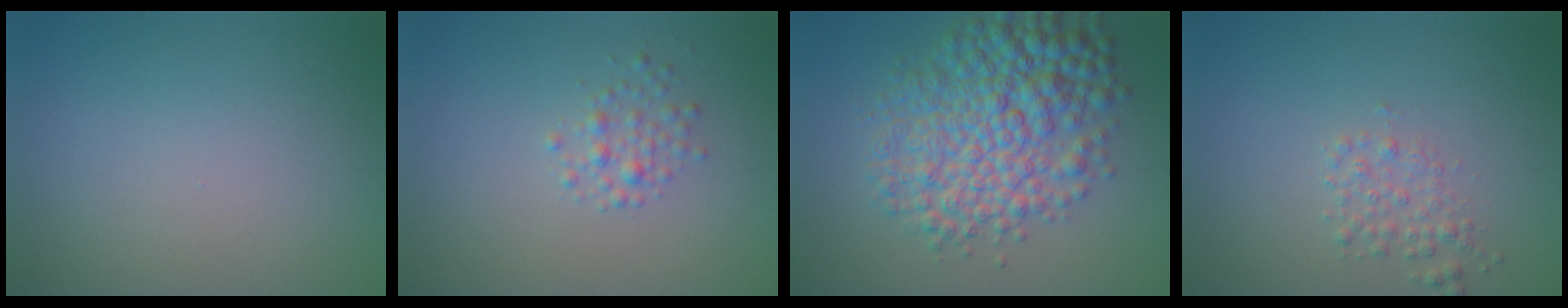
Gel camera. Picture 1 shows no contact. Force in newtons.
{"total": 1.6, "press": 1.6, "slide": 0.1}
{"total": 8.5, "press": 8.5, "slide": 0.1}
{"total": 1.7, "press": 1.7, "slide": 0.1}